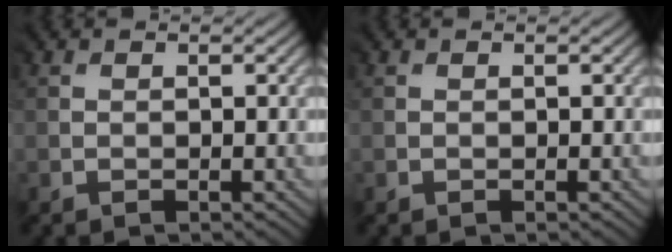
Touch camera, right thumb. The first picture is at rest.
{"total": 0.0}